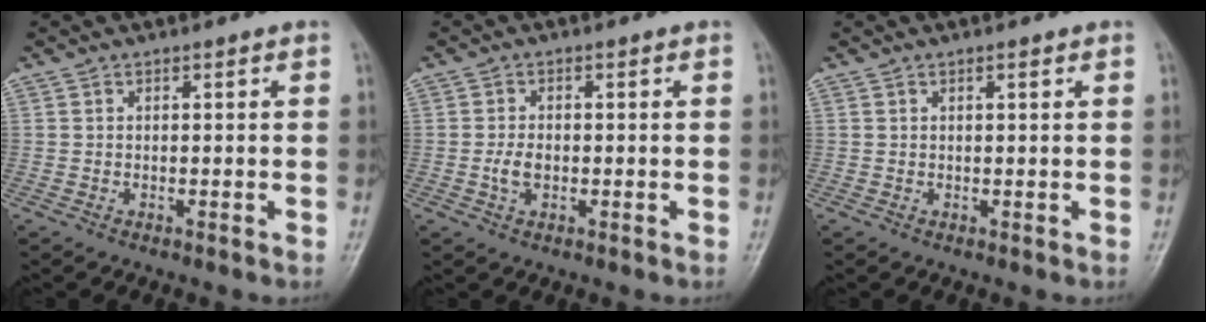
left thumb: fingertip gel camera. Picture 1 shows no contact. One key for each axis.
{"total": 3.0, "fx": -0.5, "fy": 2.0, "fz": 2.2, "tx": -0.041, "ty": 0.003, "tz": -0.010}
{"total": 0.8, "fx": 0.5, "fy": 0.2, "fz": 0.6, "tx": -0.011, "ty": 0.000, "tz": 0.007}